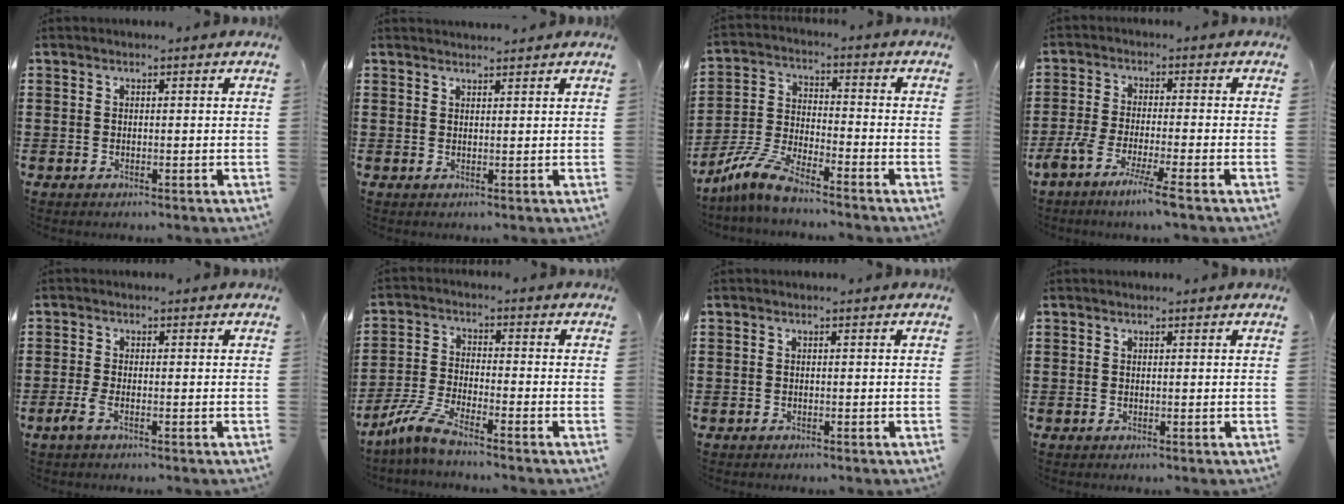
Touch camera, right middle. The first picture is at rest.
{"total": 1.3, "force": [1.3, 0.0, 0.0], "torque": [-0.003, 0.001, 0.025]}
{"total": 8.2, "force": [-7.0, 1.0, 4.1], "torque": [-0.102, -0.003, -0.141]}
{"total": 5.6, "force": [-4.2, -0.3, 3.6], "torque": [-0.080, -0.018, -0.079]}
{"total": 2.4, "force": [-1.2, 0.5, 2.0], "torque": [-0.057, -0.010, -0.028]}
{"total": 7.4, "force": [-6.2, 0.7, 3.9], "torque": [-0.101, -0.011, -0.126]}
{"total": 0.5, "force": [-0.5, -0.1, 0.0], "torque": [-0.001, -0.002, -0.010]}
{"total": 0.0}